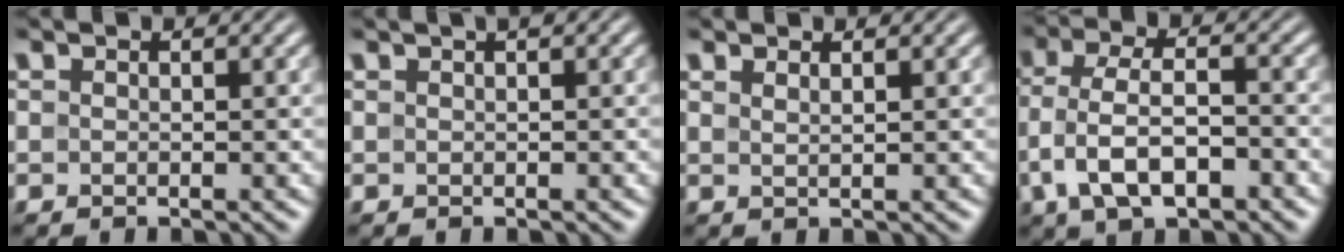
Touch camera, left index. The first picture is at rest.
{"total": 1.1, "force": [0.4, 0.1, 1.0], "torque": [-0.013, 0.006, 0.006]}
{"total": 1.0, "force": [0.8, 0.2, 0.6], "torque": [-0.007, 0.002, 0.009]}
{"total": 6.2, "force": [-2.4, 3.2, 4.8], "torque": [-0.096, 0.005, -0.050]}